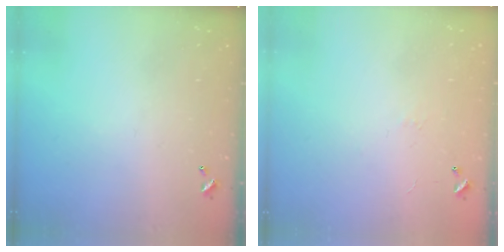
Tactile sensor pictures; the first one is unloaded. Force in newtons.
{"total": 6.6, "press": 6.6, "slide": 0.7}